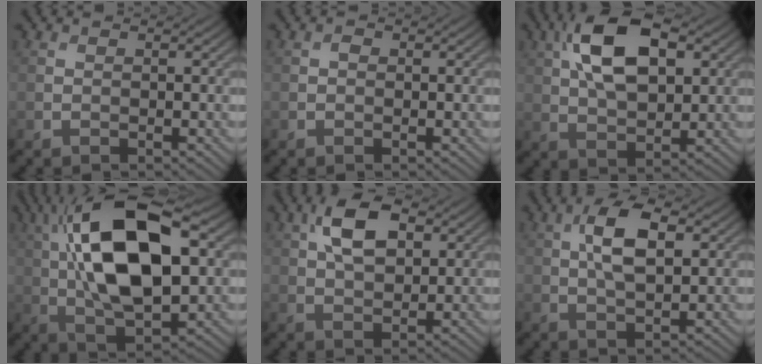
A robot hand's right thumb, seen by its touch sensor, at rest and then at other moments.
{"total": 0.6, "force": [0.0, 0.5, 0.3], "torque": [-0.004, -0.001, -0.003]}
{"total": 12.1, "force": [4.0, 6.1, 9.6], "torque": [-0.190, 0.017, 0.068]}
{"total": 18.1, "force": [3.4, 8.4, 15.7], "torque": [-0.296, 0.023, 0.043]}
{"total": 8.0, "force": [2.8, 4.2, 6.1], "torque": [-0.126, 0.011, 0.046]}
{"total": 7.3, "force": [1.8, 3.2, 6.3], "torque": [-0.126, 0.010, 0.030]}